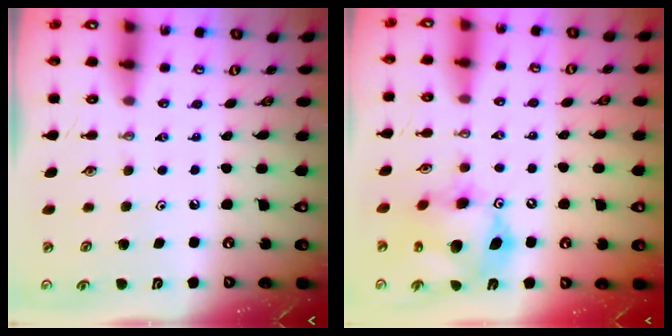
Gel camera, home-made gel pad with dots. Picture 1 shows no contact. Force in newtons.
{"total": 13.2, "press": 13.1, "slide": 1.4}